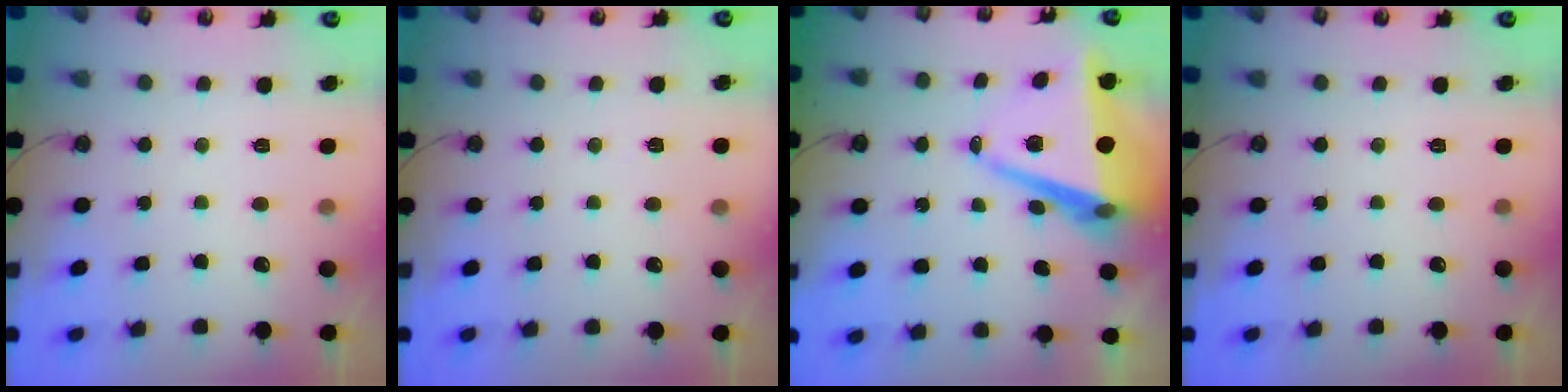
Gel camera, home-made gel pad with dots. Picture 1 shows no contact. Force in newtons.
{"total": 2.0, "press": 0.8, "slide": 1.8}
{"total": 10.7, "press": 9.9, "slide": 4.1}
{"total": 0.0}